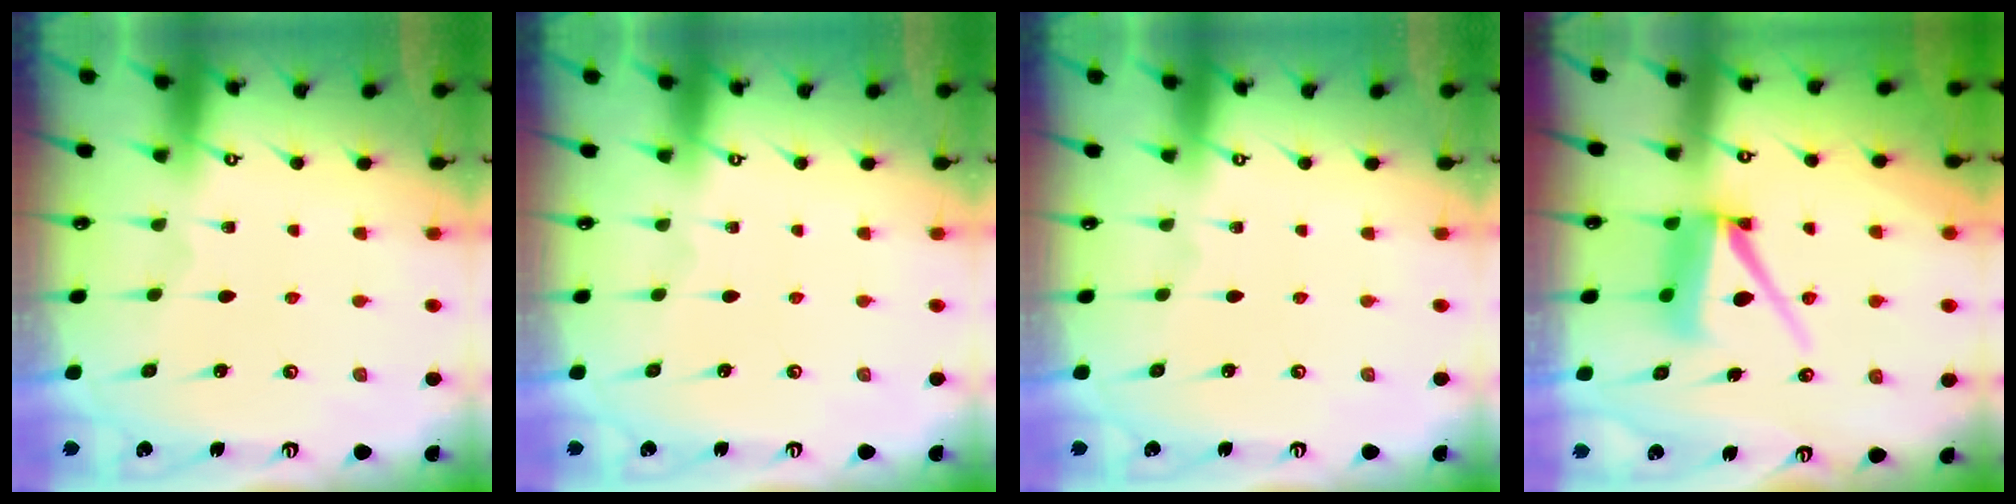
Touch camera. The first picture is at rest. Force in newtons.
{"total": 0.0}
{"total": 0.0}
{"total": 9.7, "press": 9.6, "slide": 1.1}